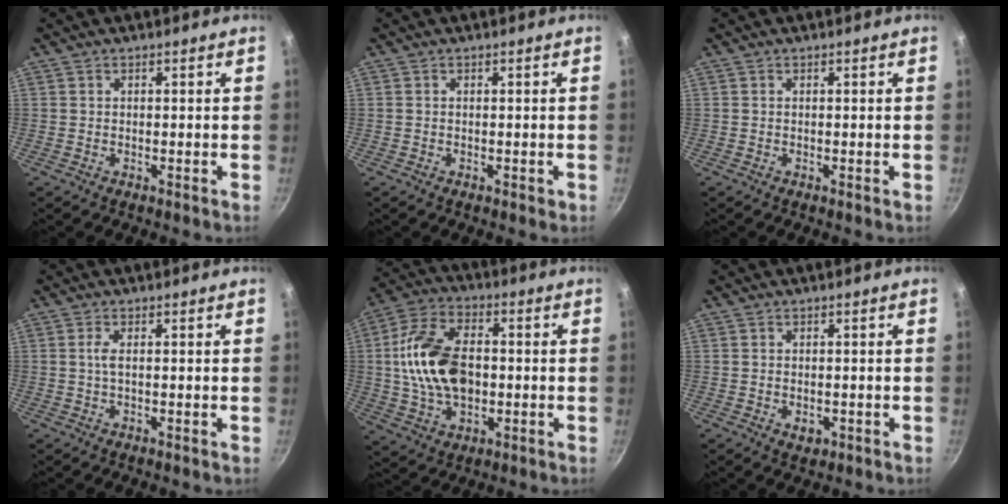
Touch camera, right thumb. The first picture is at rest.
{"total": 0.8, "force": [-0.1, 0.5, 0.6], "torque": [-0.005, 0.002, -0.002]}
{"total": 0.0}
{"total": 1.9, "force": [0.1, 0.4, 1.8], "torque": [-0.044, 0.001, 0.000]}
{"total": 16.1, "force": [0.2, 10.1, 12.5], "torque": [-0.219, 0.020, -0.005]}
{"total": 2.3, "force": [-0.6, 1.6, 1.6], "torque": [-0.024, -0.003, -0.009]}